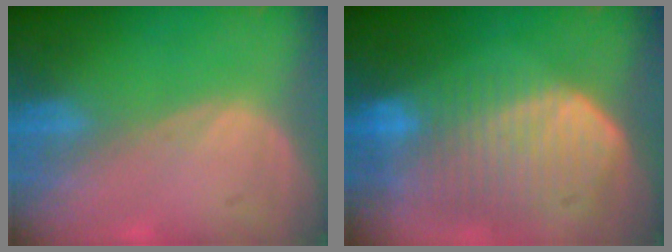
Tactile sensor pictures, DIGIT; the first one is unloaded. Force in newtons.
{"total": 10.5, "press": 9.2, "slide": 5.1}